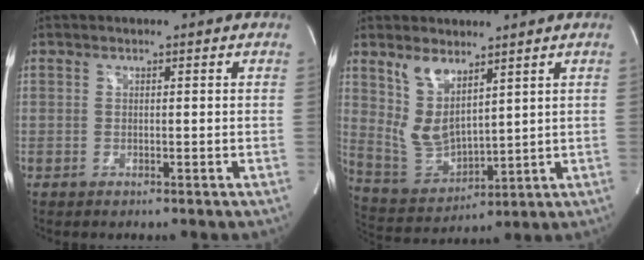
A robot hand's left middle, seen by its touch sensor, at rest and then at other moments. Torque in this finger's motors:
{"motor_torque": [1.40, -0.73, 0.50, 0.05]}